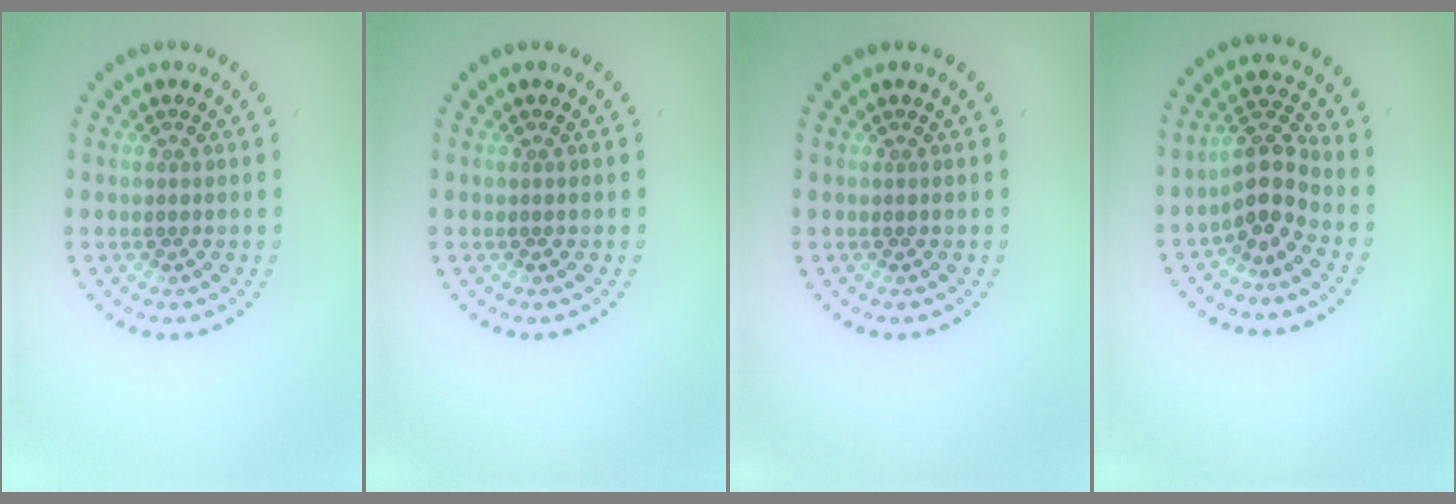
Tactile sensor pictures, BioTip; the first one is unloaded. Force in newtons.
{"total": 0.0}
{"total": 0.0}
{"total": 3.5, "press": 3.0, "slide": 1.9}